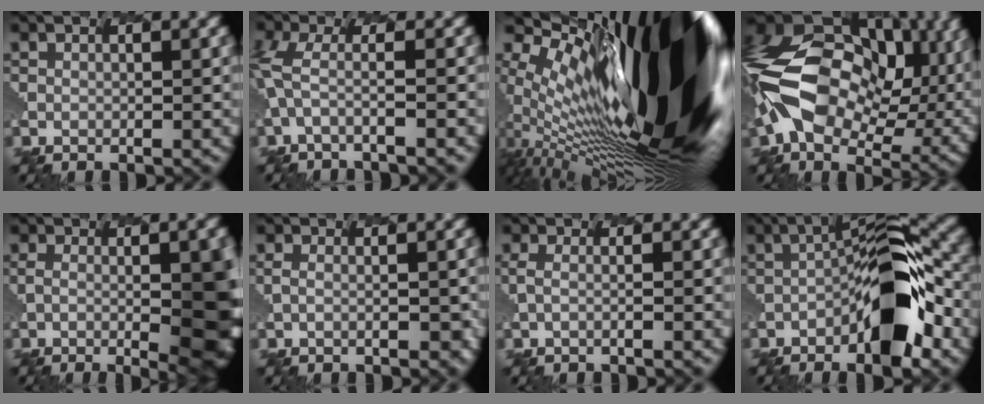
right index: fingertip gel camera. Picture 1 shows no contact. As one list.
[{"total": 1.6, "force": [-0.5, 0.2, 1.5], "torque": [-0.056, 0.016, -0.028]}, {"total": 17.7, "force": [2.5, 6.2, 16.4], "torque": [-0.271, 0.012, 0.016]}, {"total": 16.1, "force": [2.1, 12.4, 10.0], "torque": [-0.210, 0.005, 0.047]}, {"total": 9.7, "force": [-2.1, 3.6, 8.8], "torque": [-0.101, 0.003, -0.029]}, {"total": 1.1, "force": [-0.7, 0.3, 0.8], "torque": [-0.016, 0.006, -0.010]}, {"total": 0.0}, {"total": 8.2, "force": [-4.1, 2.9, 6.6], "torque": [-0.107, 0.029, -0.086]}]